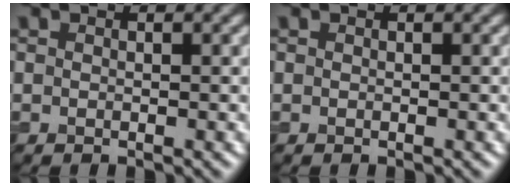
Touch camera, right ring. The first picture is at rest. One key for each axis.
{"total": 0.0}